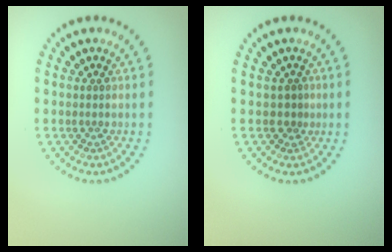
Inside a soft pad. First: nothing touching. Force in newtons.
{"total": 0.9, "press": 0.7, "slide": 0.7}